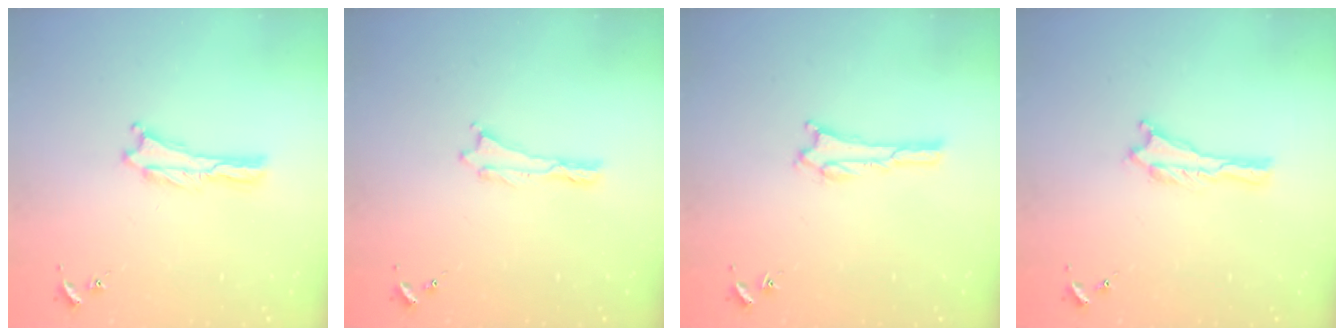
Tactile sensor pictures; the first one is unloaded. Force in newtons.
{"total": 0.0}
{"total": 1.1, "press": 1.0, "slide": 0.1}
{"total": 0.0}